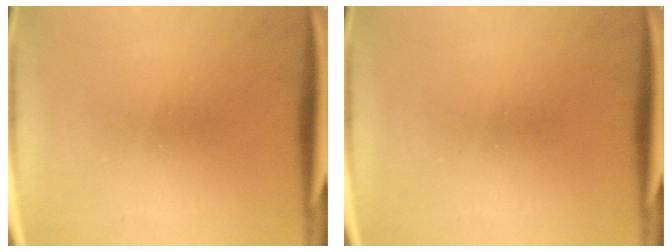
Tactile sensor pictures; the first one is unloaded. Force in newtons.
{"total": 0.0}